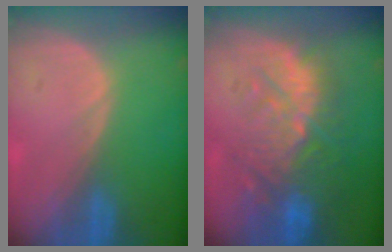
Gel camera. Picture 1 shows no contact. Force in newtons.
{"total": 11.1, "press": 9.9, "slide": 5.0}